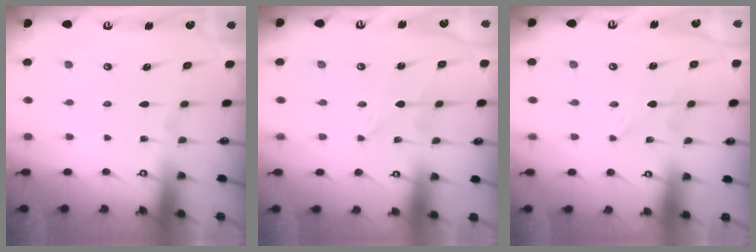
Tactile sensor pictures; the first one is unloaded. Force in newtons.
{"total": 0.0}
{"total": 0.0}